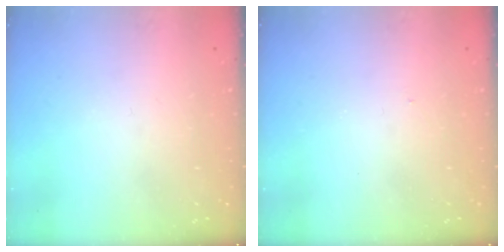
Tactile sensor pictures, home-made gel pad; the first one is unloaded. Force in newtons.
{"total": 3.2, "press": 3.2, "slide": 0.5}